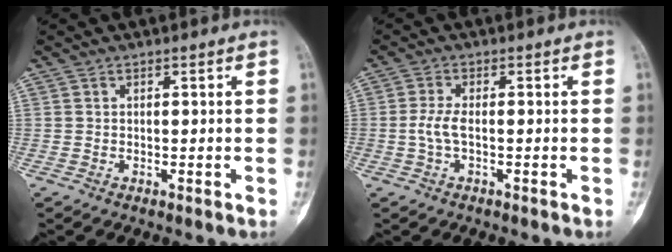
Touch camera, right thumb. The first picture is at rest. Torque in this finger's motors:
{"motor_torque": [1.70, 1.66, 1.27, -0.27, 0.45]}